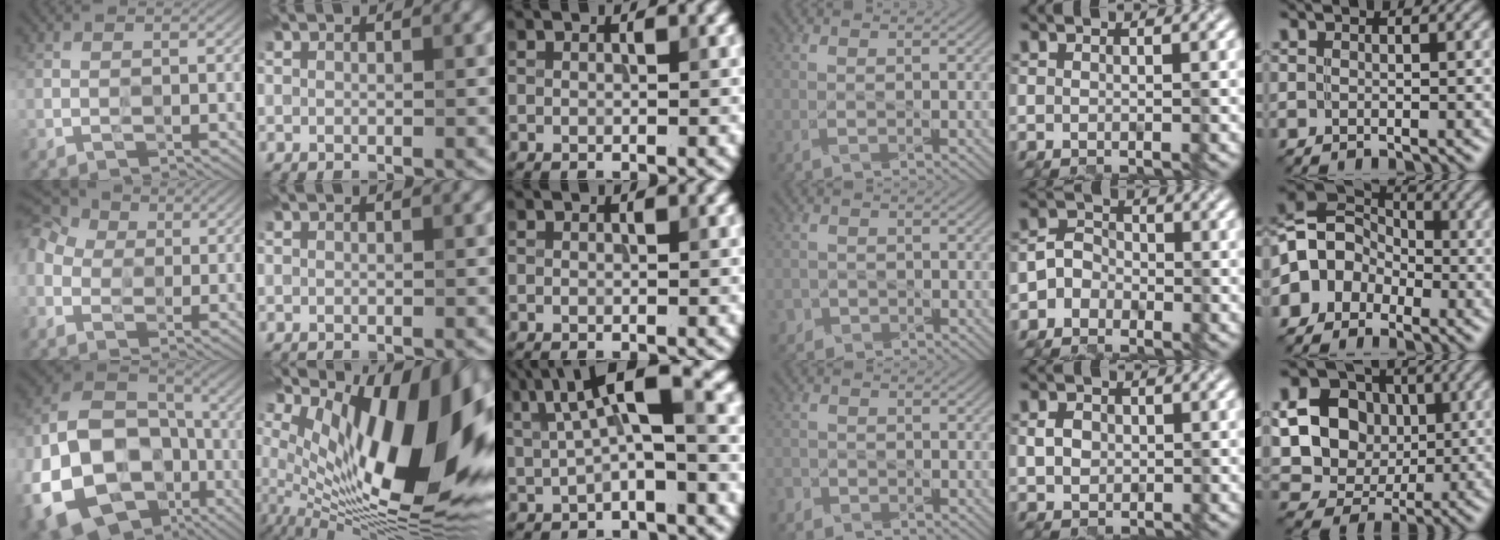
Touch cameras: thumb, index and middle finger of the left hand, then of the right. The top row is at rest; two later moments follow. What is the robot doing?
{"motion": "wipe", "object": "plastic plate"}